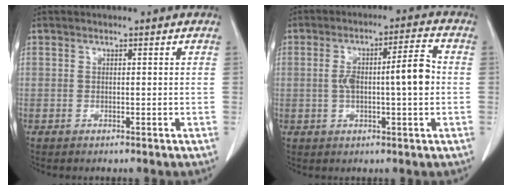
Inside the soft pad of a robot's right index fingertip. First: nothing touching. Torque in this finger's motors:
{"motor_torque": [0.31, 0.07, 0.18, 0.05]}